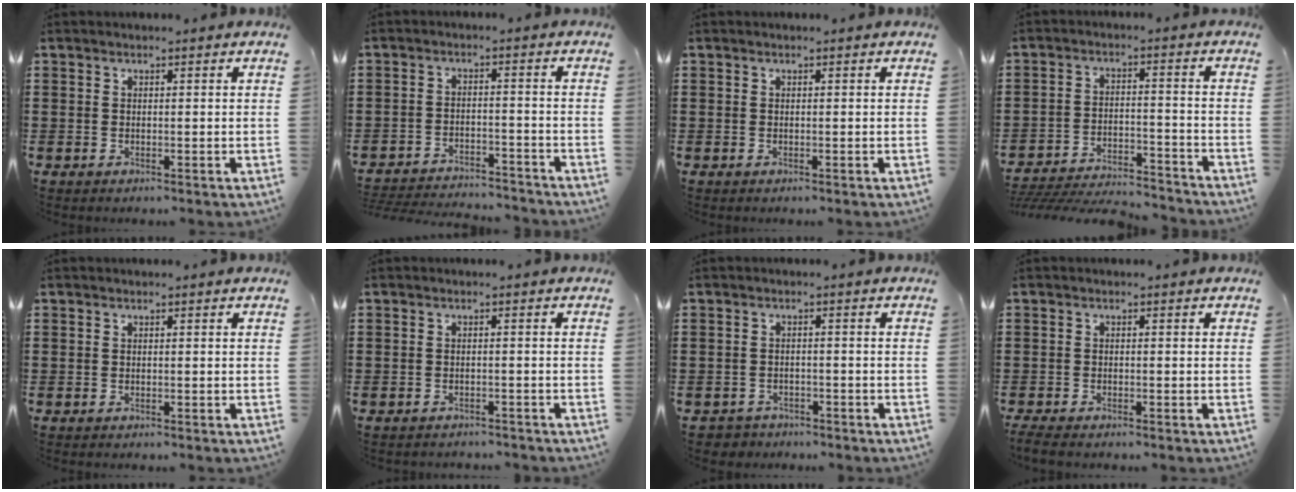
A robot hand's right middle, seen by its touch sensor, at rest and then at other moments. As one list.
[{"total": 3.8, "force": [-3.7, 0.2, 0.4], "torque": [-0.011, 0.002, -0.078]}, {"total": 0.0}, {"total": 5.2, "force": [-5.0, 0.5, 1.1], "torque": [-0.034, -0.003, -0.105]}, {"total": 0.0}, {"total": 1.1, "force": [-1.1, 0.0, 0.1], "torque": [-0.007, -0.002, -0.023]}, {"total": 1.8, "force": [-1.7, 0.5, -0.2], "torque": [-0.006, -0.002, -0.040]}, {"total": 1.5, "force": [-1.4, 0.0, 0.6], "torque": [-0.020, -0.005, -0.029]}]